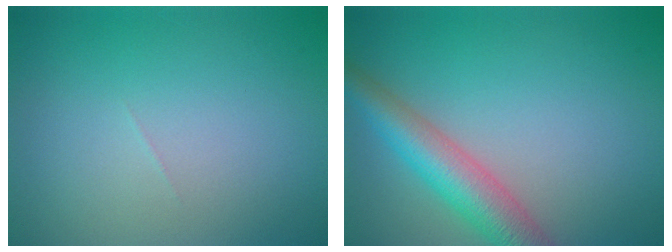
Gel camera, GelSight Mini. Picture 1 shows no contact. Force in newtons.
{"total": 5.4, "press": 5.4, "slide": 0.1}